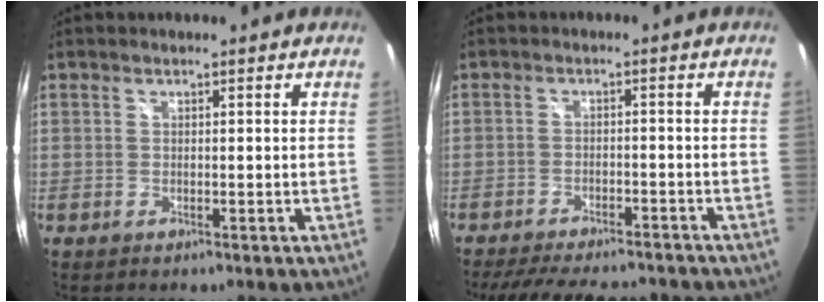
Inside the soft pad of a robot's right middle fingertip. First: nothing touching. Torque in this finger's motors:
{"motor_torque": [0.28, -0.31, 0.11, 0.04]}